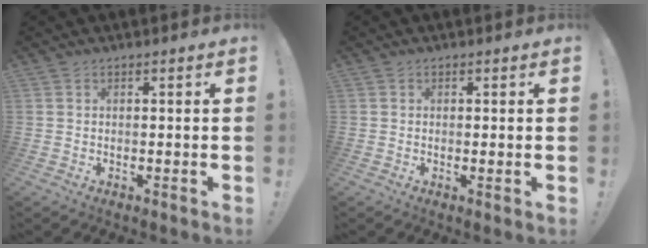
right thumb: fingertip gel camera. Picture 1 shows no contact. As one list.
[{"total": 0.9, "force": [0.3, 0.1, 0.9], "torque": [-0.014, -0.001, 0.005]}]